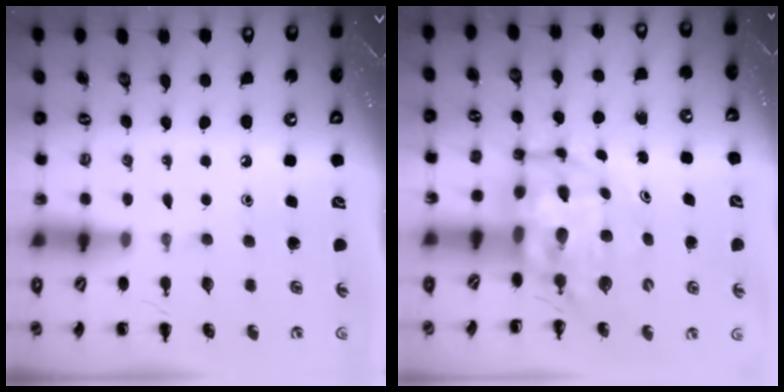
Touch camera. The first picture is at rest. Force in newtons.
{"total": 7.4, "press": 7.0, "slide": 2.3}